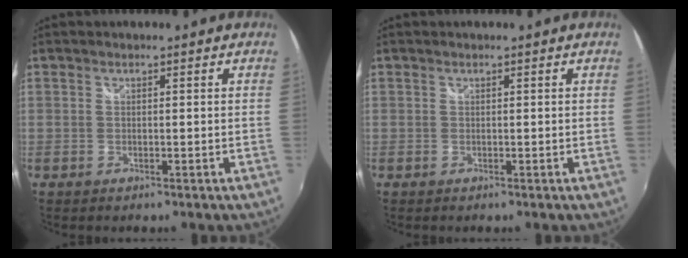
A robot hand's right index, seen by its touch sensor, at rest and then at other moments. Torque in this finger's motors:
{"motor_torque": [0.04, 0.04, 0.00, 0.01]}